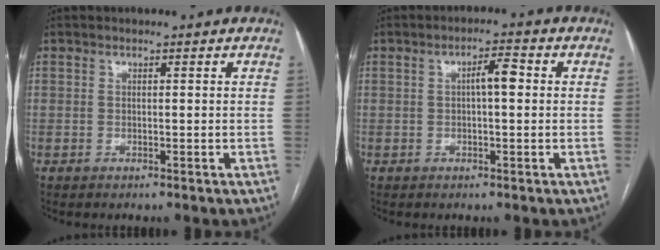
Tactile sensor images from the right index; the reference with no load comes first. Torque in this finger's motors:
{"motor_torque": [0.44, 0.07, 0.10, 0.06]}